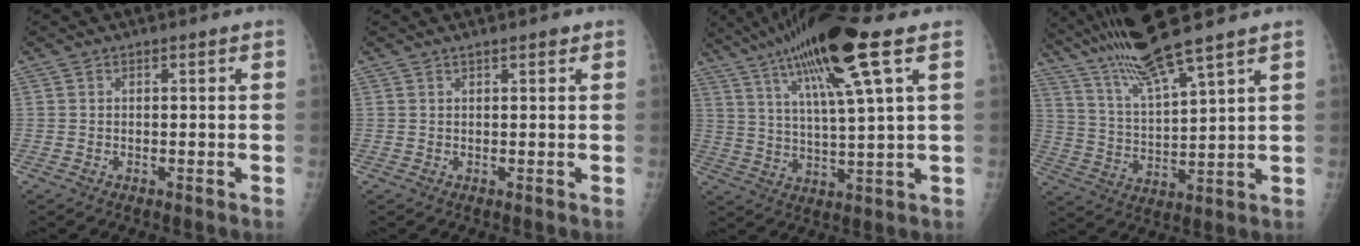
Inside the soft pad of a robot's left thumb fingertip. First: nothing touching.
{"total": 1.3, "force": [0.9, 0.4, 0.9], "torque": [-0.005, 0.001, 0.013]}
{"total": 17.8, "force": [9.2, 1.8, 15.1], "torque": [-0.266, -0.014, 0.162]}
{"total": 13.9, "force": [11.0, 0.2, 8.5], "torque": [-0.153, -0.044, 0.213]}